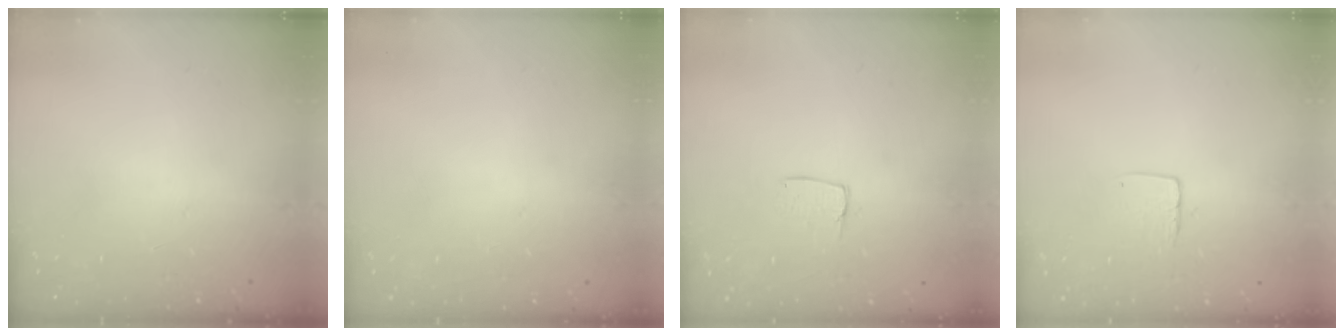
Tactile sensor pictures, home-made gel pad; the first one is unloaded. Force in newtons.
{"total": 0.0}
{"total": 4.4, "press": 4.4, "slide": 0.3}
{"total": 4.3, "press": 4.3, "slide": 0.4}